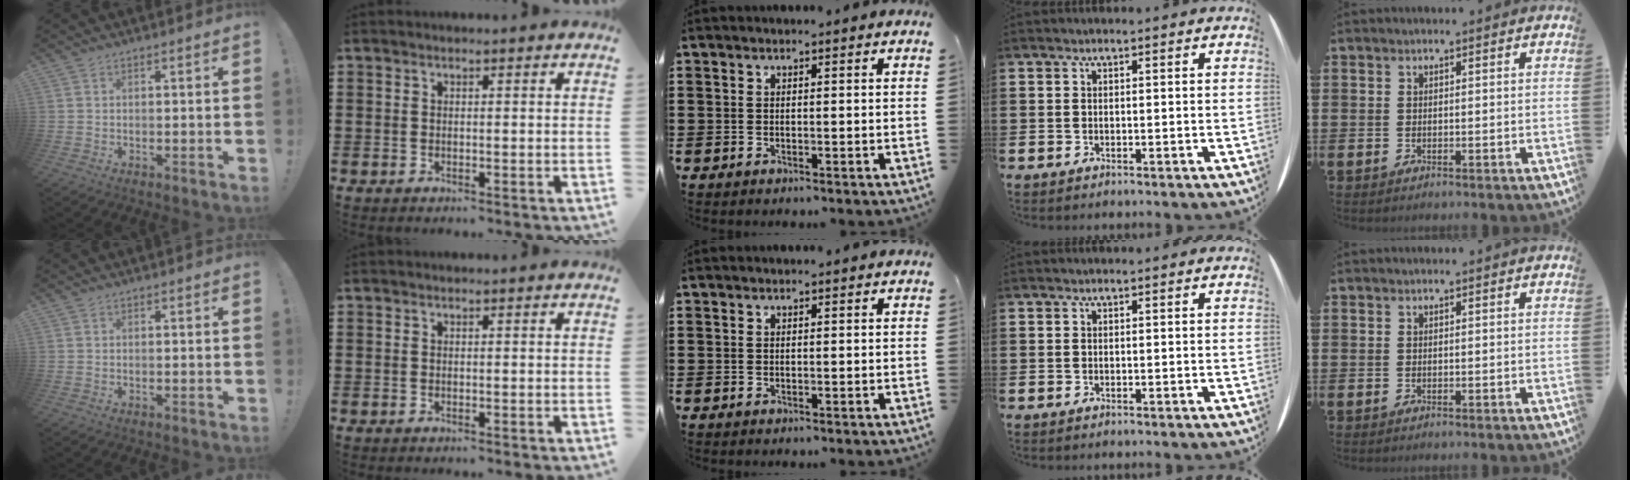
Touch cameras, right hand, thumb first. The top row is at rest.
{}